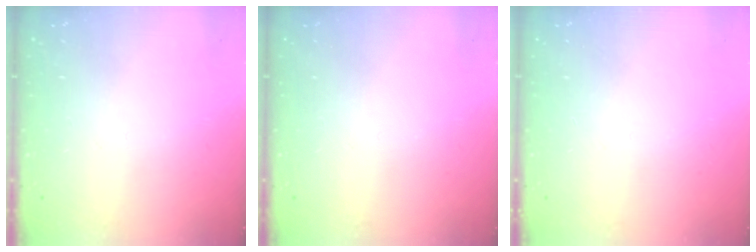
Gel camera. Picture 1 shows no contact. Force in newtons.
{"total": 0.0}
{"total": 0.0}